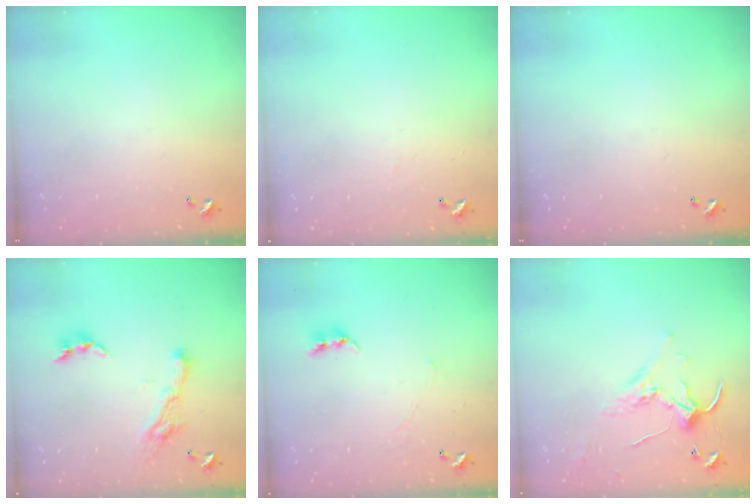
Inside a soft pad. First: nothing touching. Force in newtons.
{"total": 4.0, "press": 3.9, "slide": 0.3}
{"total": 0.0}
{"total": 6.4, "press": 6.4, "slide": 0.8}
{"total": 2.7, "press": 2.7, "slide": 0.3}
{"total": 1.5, "press": 1.5, "slide": 0.3}